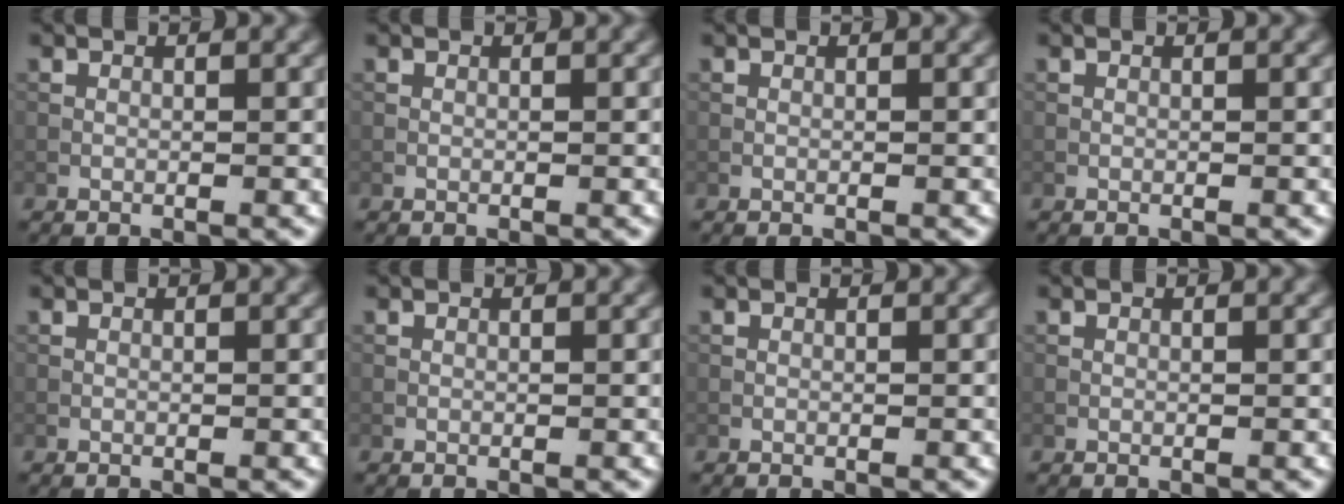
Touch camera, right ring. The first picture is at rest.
{"total": 0.0}
{"total": 0.0}
{"total": 0.0}
{"total": 0.0}
{"total": 0.0}
{"total": 0.0}
{"total": 0.0}